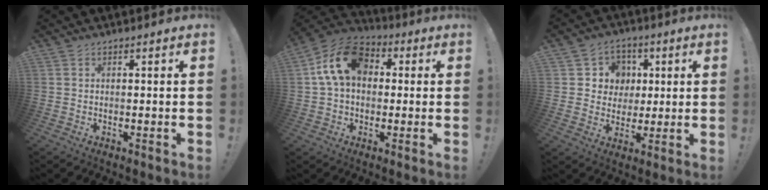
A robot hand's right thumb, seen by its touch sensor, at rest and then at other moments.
{"total": 15.3, "force": [4.2, 10.4, 10.3], "torque": [-0.169, 0.006, 0.083]}
{"total": 7.6, "force": [1.3, 7.4, 1.5], "torque": [-0.011, -0.012, 0.029]}